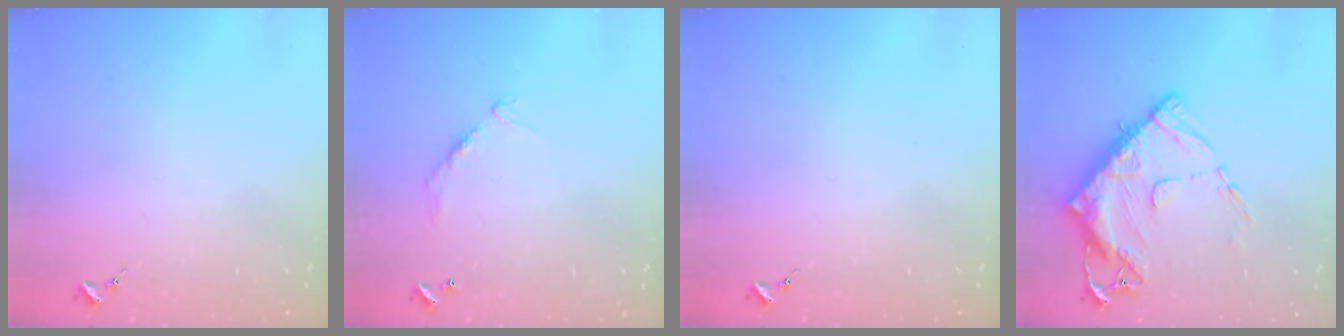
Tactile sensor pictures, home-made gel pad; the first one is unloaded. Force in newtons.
{"total": 9.1, "press": 9.1, "slide": 0.8}
{"total": 0.0}
{"total": 16.9, "press": 16.8, "slide": 1.6}